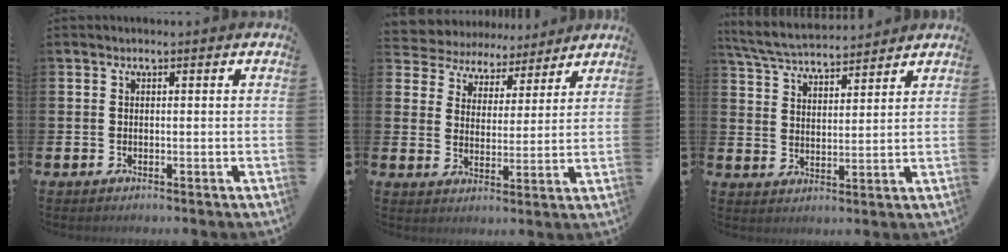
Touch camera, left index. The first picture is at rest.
{"total": 5.7, "force": [5.0, 2.6, -0.5], "torque": [-0.028, -0.036, 0.088]}
{"total": 5.6, "force": [5.4, 0.8, 0.9], "torque": [-0.042, -0.029, 0.098]}